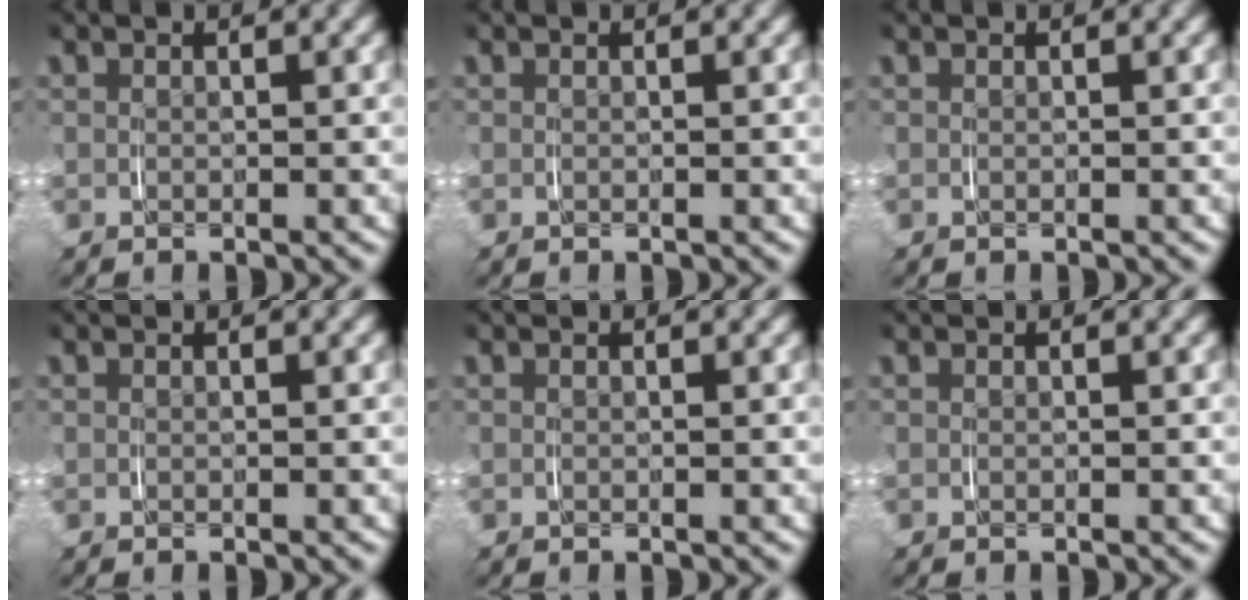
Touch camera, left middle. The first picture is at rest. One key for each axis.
{"total": 0.0}
{"total": 0.0}
{"total": 0.0}
{"total": 0.0}
{"total": 0.0}